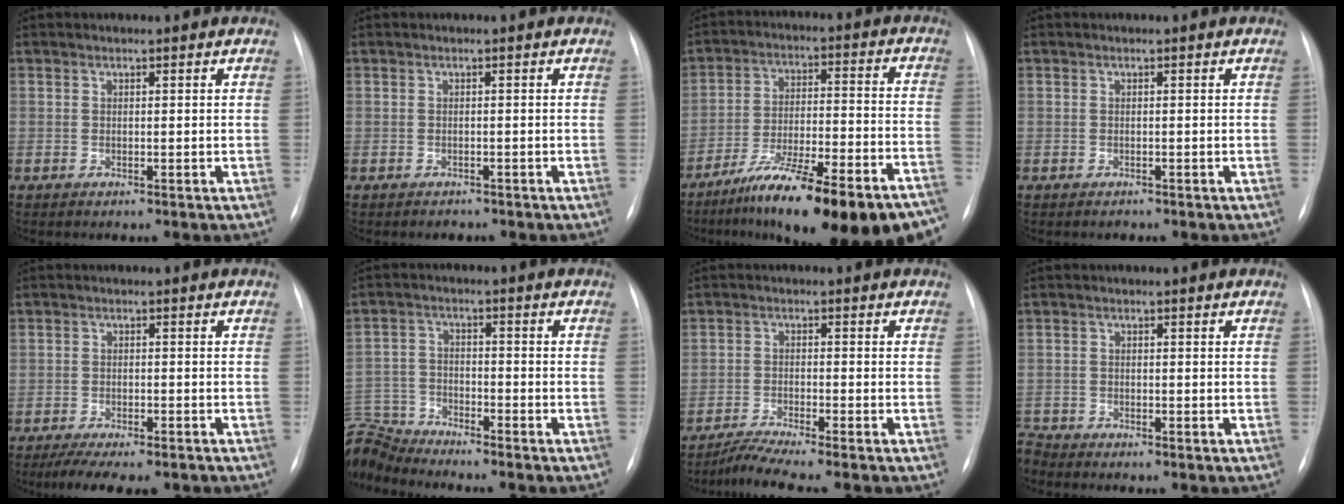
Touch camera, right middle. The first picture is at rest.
{"total": 1.1, "force": [-0.9, 0.6, 0.0], "torque": [-0.002, 0.000, -0.012]}
{"total": 24.6, "force": [-18.8, 3.7, 15.4], "torque": [-0.177, 0.008, -0.283]}
{"total": 0.5, "force": [-0.5, 0.3, 0.0], "torque": [-0.002, 0.000, -0.008]}
{"total": 8.8, "force": [-6.9, 3.0, 4.6], "torque": [-0.058, -0.005, -0.098]}
{"total": 9.3, "force": [-9.3, 0.5, 0.5], "torque": [-0.025, 0.014, -0.185]}
{"total": 4.9, "force": [-4.3, -1.1, 2.1], "torque": [-0.043, -0.019, -0.081]}
{"total": 2.1, "force": [-2.1, 0.4, -0.1], "torque": [0.003, -0.007, -0.038]}